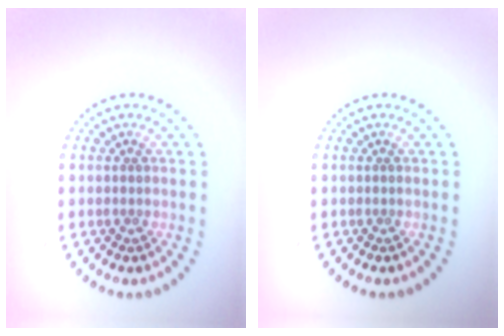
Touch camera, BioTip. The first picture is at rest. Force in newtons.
{"total": 0.0}